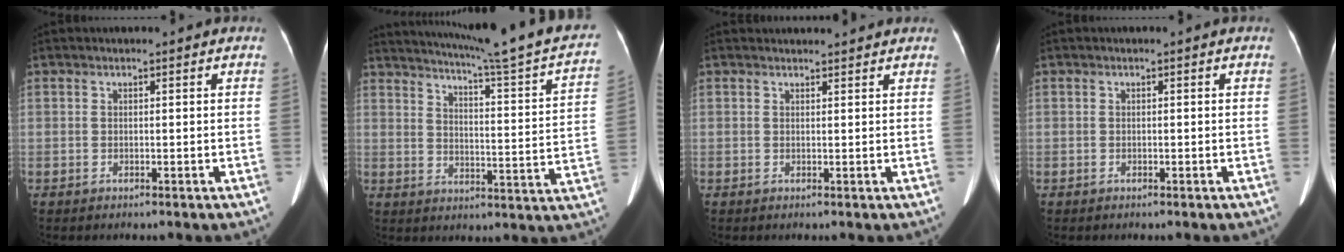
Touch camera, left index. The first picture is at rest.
{"total": 24.7, "force": [21.5, -0.1, 12.3], "torque": [-0.183, -0.054, 0.267]}
{"total": 4.8, "force": [4.7, 0.9, 0.7], "torque": [-0.005, 0.026, 0.055]}
{"total": 0.0}